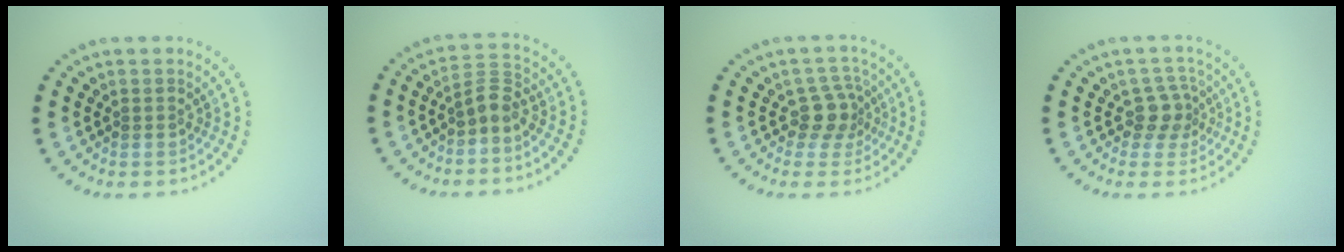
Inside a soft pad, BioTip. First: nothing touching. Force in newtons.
{"total": 2.0, "press": 1.6, "slide": 1.2}
{"total": 2.7, "press": 2.1, "slide": 1.8}
{"total": 2.5, "press": 1.9, "slide": 1.5}